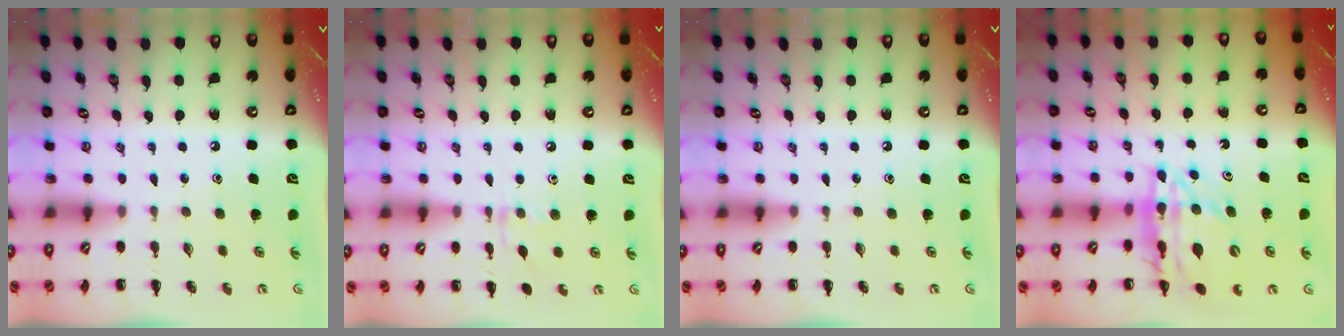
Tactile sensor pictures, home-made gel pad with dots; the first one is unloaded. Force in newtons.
{"total": 6.3, "press": 6.1, "slide": 1.6}
{"total": 0.0}
{"total": 16.8, "press": 16.3, "slide": 4.0}